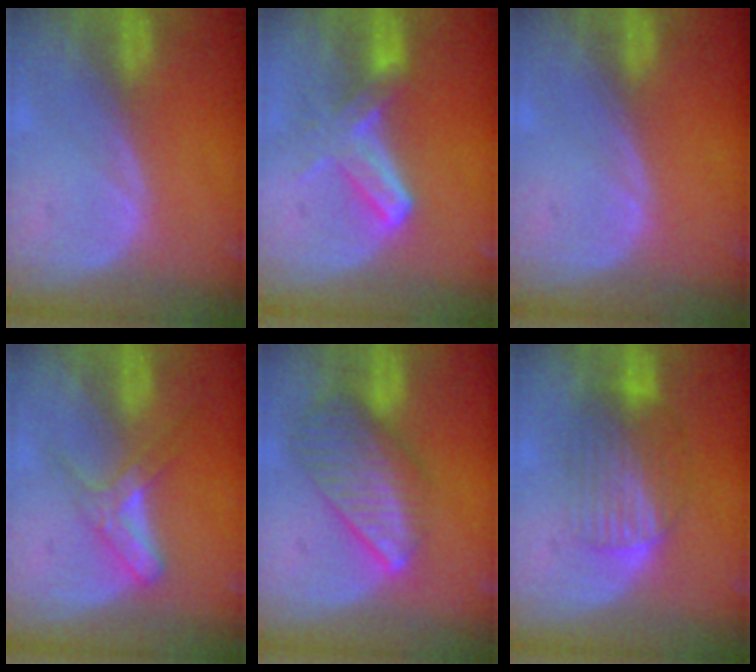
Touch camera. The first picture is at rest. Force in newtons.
{"total": 5.7, "press": 5.7, "slide": 1.0}
{"total": 0.0}
{"total": 5.6, "press": 4.9, "slide": 2.8}
{"total": 8.9, "press": 7.8, "slide": 4.3}
{"total": 6.5, "press": 6.4, "slide": 1.0}